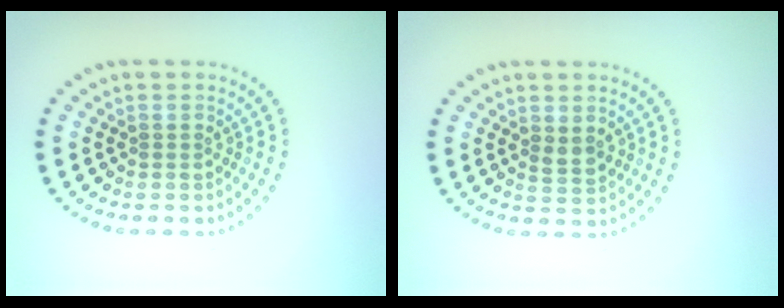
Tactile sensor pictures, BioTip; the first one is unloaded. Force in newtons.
{"total": 1.2, "press": 1.1, "slide": 0.4}